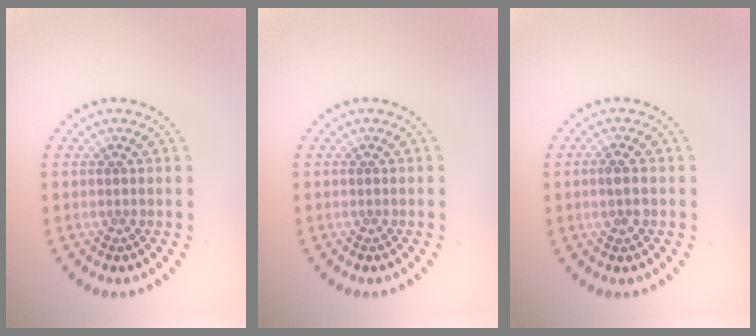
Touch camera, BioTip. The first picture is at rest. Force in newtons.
{"total": 0.0}
{"total": 1.7, "press": 1.7, "slide": 0.3}